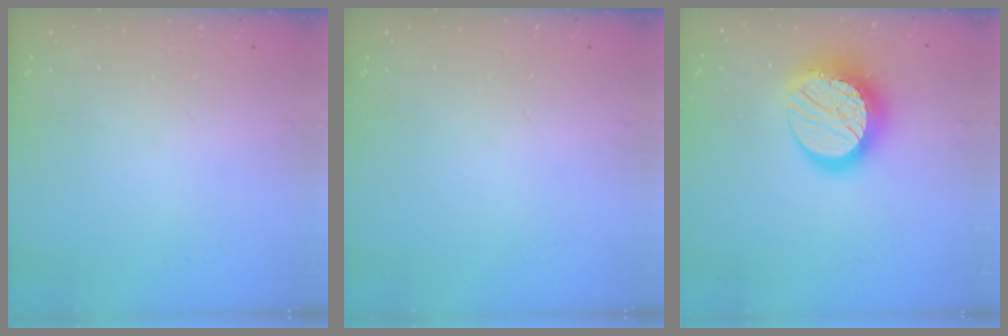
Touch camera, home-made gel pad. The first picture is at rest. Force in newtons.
{"total": 0.0}
{"total": 17.0, "press": 17.0, "slide": 1.3}